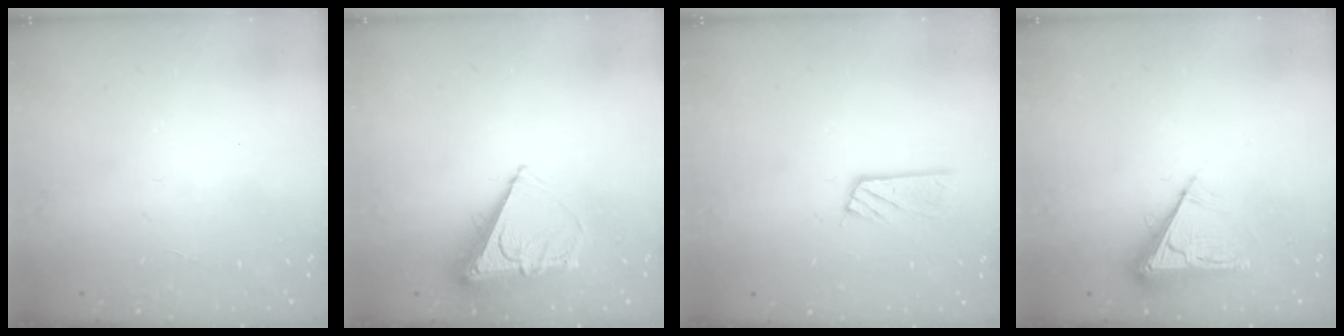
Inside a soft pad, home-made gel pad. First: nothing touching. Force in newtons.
{"total": 8.3, "press": 8.3, "slide": 0.4}
{"total": 7.0, "press": 7.0, "slide": 0.2}
{"total": 8.4, "press": 8.3, "slide": 1.4}